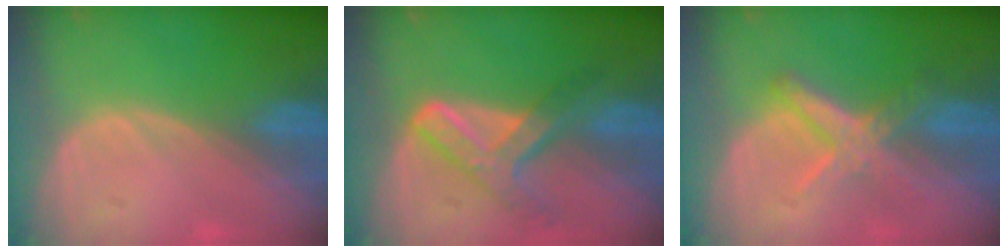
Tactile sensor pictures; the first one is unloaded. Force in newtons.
{"total": 7.2, "press": 6.2, "slide": 3.8}
{"total": 6.0, "press": 5.4, "slide": 2.5}